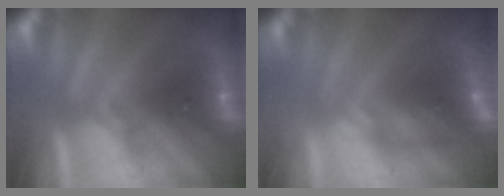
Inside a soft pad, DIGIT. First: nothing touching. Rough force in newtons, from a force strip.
{"total": 4.7}